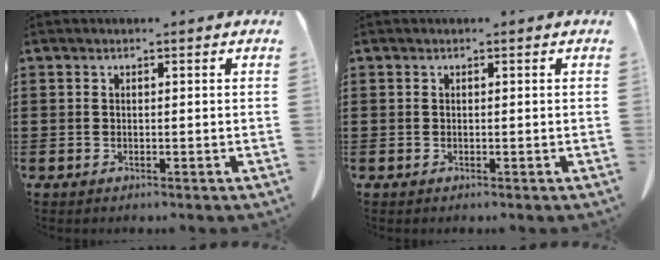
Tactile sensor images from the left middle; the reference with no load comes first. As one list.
[{"total": 0.0}]